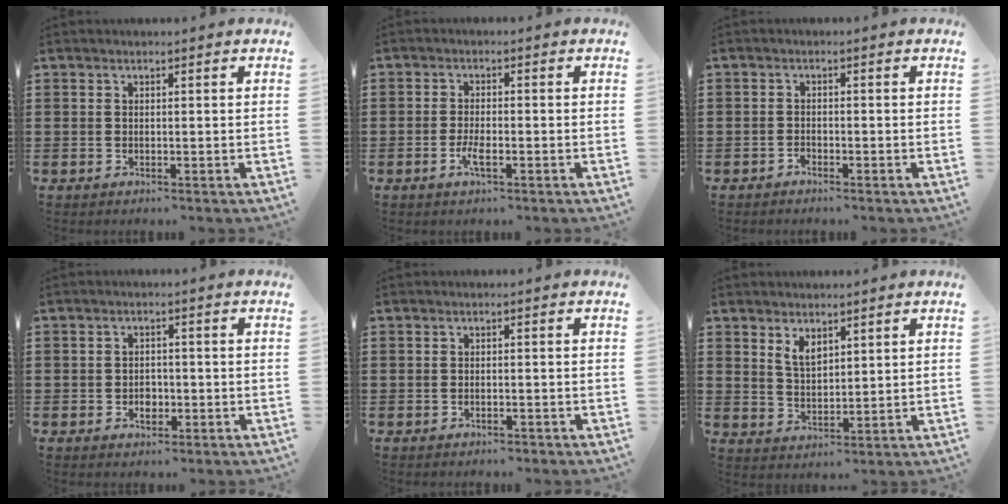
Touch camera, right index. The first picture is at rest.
{"total": 2.9, "force": [-1.2, 0.8, 2.5], "torque": [-0.049, -0.001, -0.024]}
{"total": 1.0, "force": [-0.9, 0.3, 0.1], "torque": [-0.004, 0.004, -0.021]}
{"total": 2.2, "force": [-0.8, 1.6, 1.2], "torque": [-0.017, -0.001, -0.018]}
{"total": 0.9, "force": [-0.9, 0.1, 0.2], "torque": [-0.008, -0.002, -0.017]}
{"total": 3.4, "force": [2.3, 1.8, 1.9], "torque": [-0.044, 0.004, 0.042]}